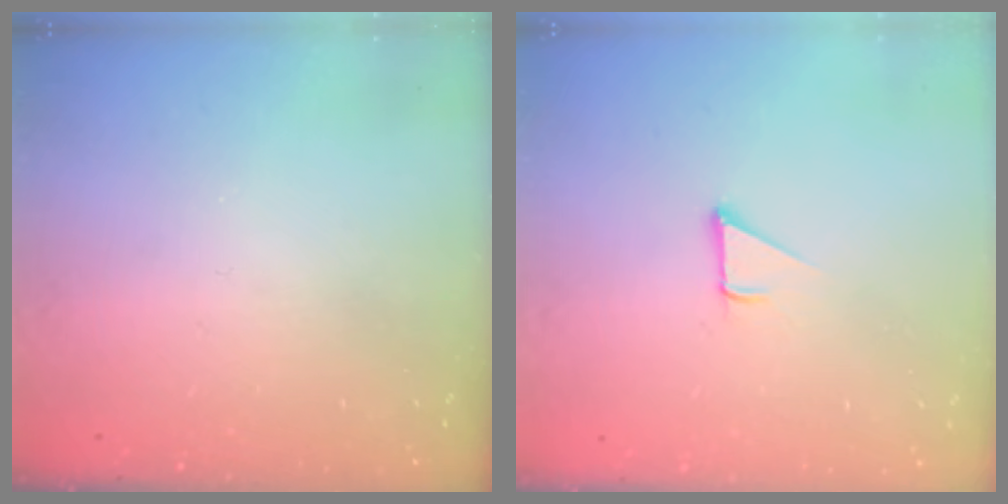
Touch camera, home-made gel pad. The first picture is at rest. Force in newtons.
{"total": 1.9, "press": 1.9, "slide": 0.1}